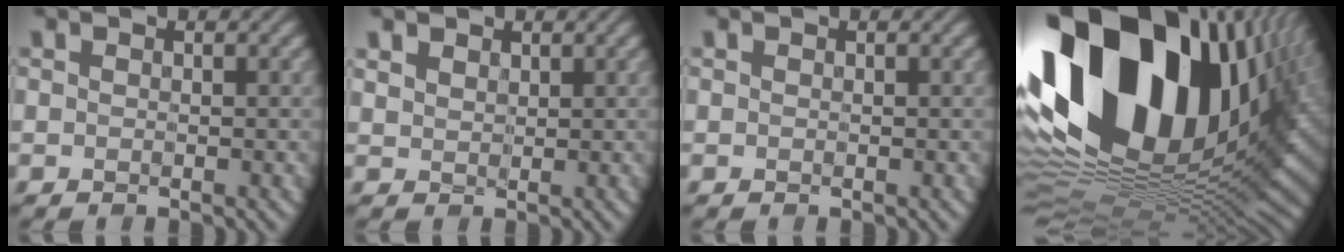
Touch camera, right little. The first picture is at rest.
{"total": 2.2, "force": [1.5, 1.4, 0.8], "torque": [-0.031, 0.002, 0.033]}
{"total": 0.0}
{"total": 21.1, "force": [6.9, 12.4, 15.7], "torque": [-0.303, 0.015, 0.127]}